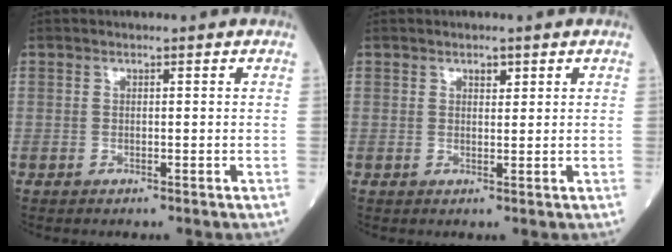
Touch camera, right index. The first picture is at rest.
{"total": 1.3, "force": [0.8, 0.6, 0.8], "torque": [-0.008, -0.002, 0.011]}